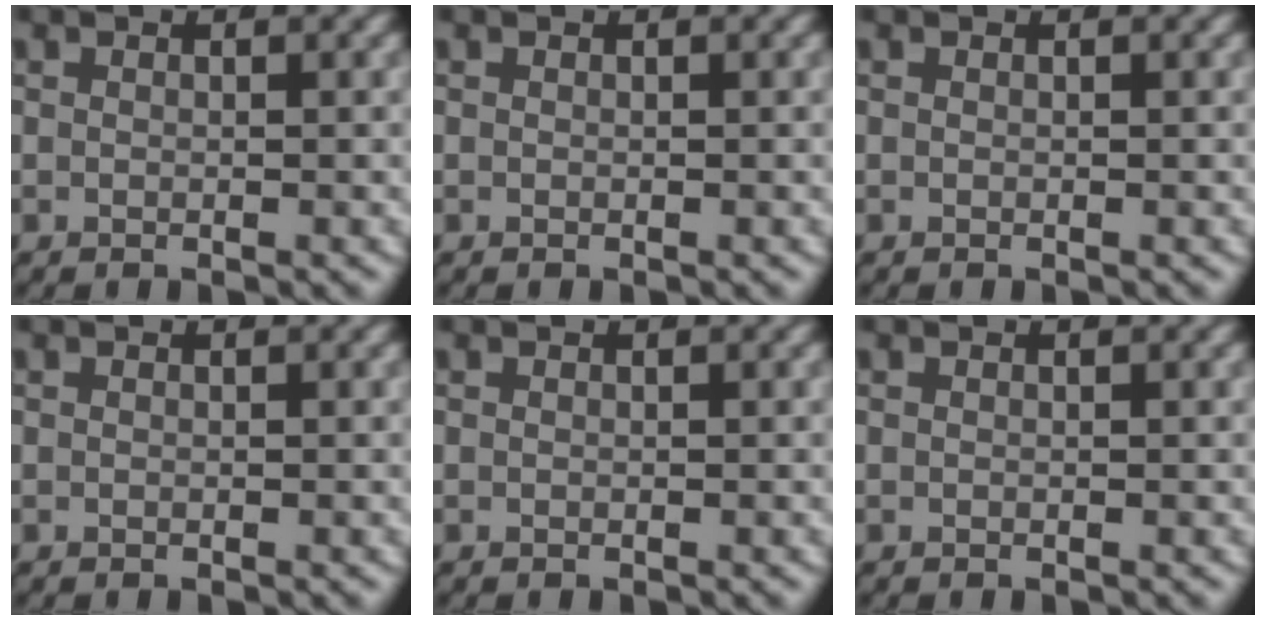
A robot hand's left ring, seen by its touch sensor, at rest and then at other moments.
{"total": 0.0}
{"total": 0.0}
{"total": 0.0}
{"total": 0.0}
{"total": 0.0}